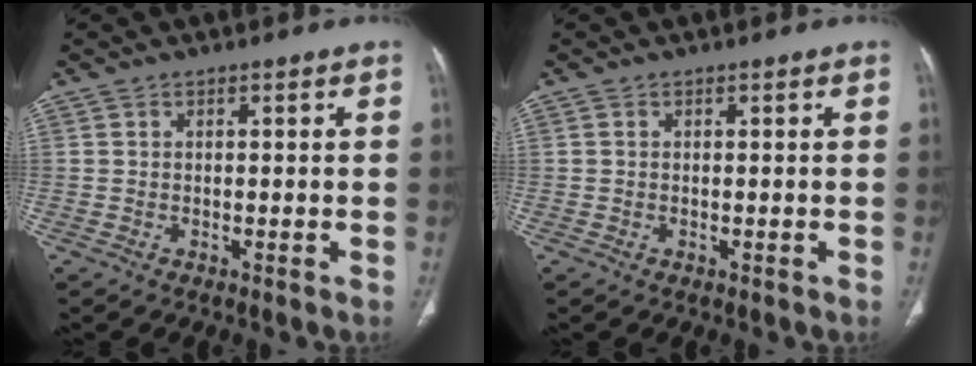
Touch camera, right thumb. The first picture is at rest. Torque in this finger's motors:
{"motor_torque": [2.03, 1.30, -0.42, -0.27, -0.09]}